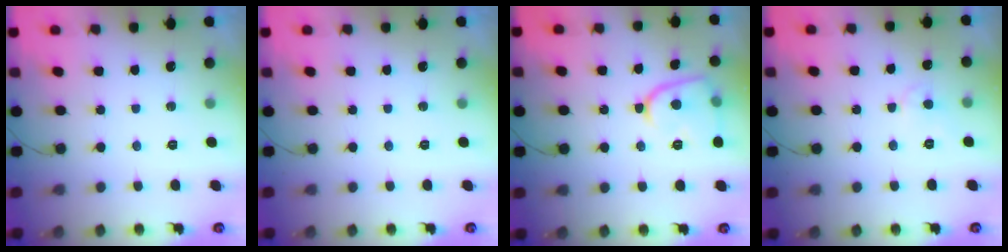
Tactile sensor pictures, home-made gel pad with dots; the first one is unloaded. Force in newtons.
{"total": 0.0}
{"total": 11.6, "press": 11.6, "slide": 0.5}
{"total": 4.9, "press": 4.9, "slide": 0.3}